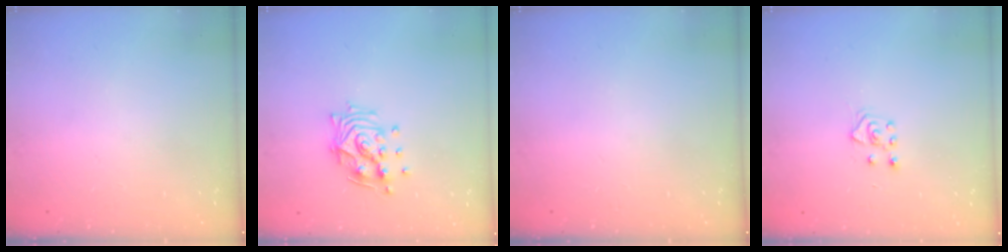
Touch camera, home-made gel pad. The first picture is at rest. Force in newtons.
{"total": 11.5, "press": 11.5, "slide": 0.8}
{"total": 0.0}
{"total": 4.9, "press": 4.8, "slide": 0.8}